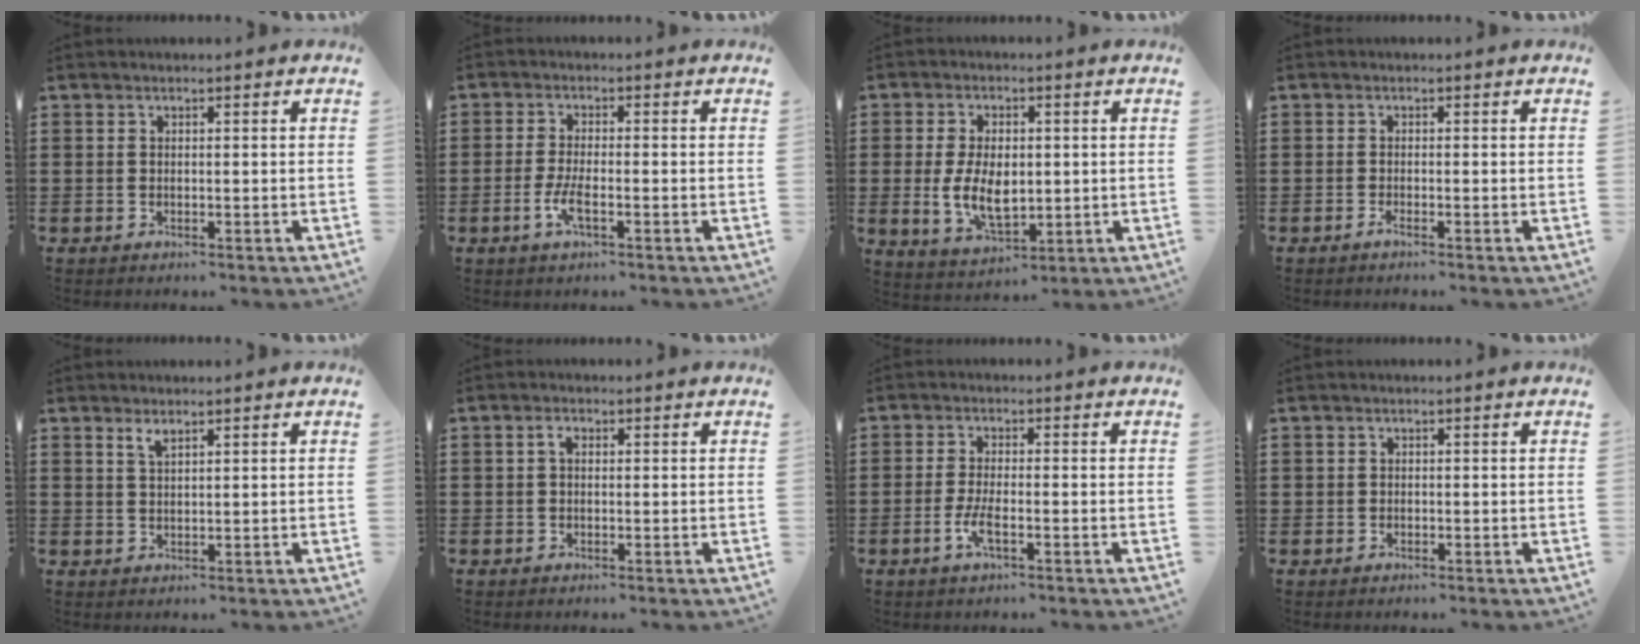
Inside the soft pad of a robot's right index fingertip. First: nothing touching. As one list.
[{"total": 3.9, "force": [-1.5, 0.9, 3.4], "torque": [-0.071, -0.003, -0.030]}, {"total": 7.6, "force": [-0.4, 4.3, 6.2], "torque": [-0.132, -0.001, -0.012]}, {"total": 0.8, "force": [-0.6, 0.0, 0.5], "torque": [-0.010, -0.004, -0.009]}, {"total": 1.8, "force": [1.3, 0.6, 1.0], "torque": [-0.023, 0.002, 0.024]}, {"total": 1.5, "force": [0.2, 0.9, 1.2], "torque": [-0.026, 0.007, 0.002]}, {"total": 3.6, "force": [-1.4, 0.9, 3.2], "torque": [-0.075, -0.006, -0.031]}, {"total": 0.6, "force": [-0.1, 0.6, 0.1], "torque": [-0.004, 0.004, -0.002]}]